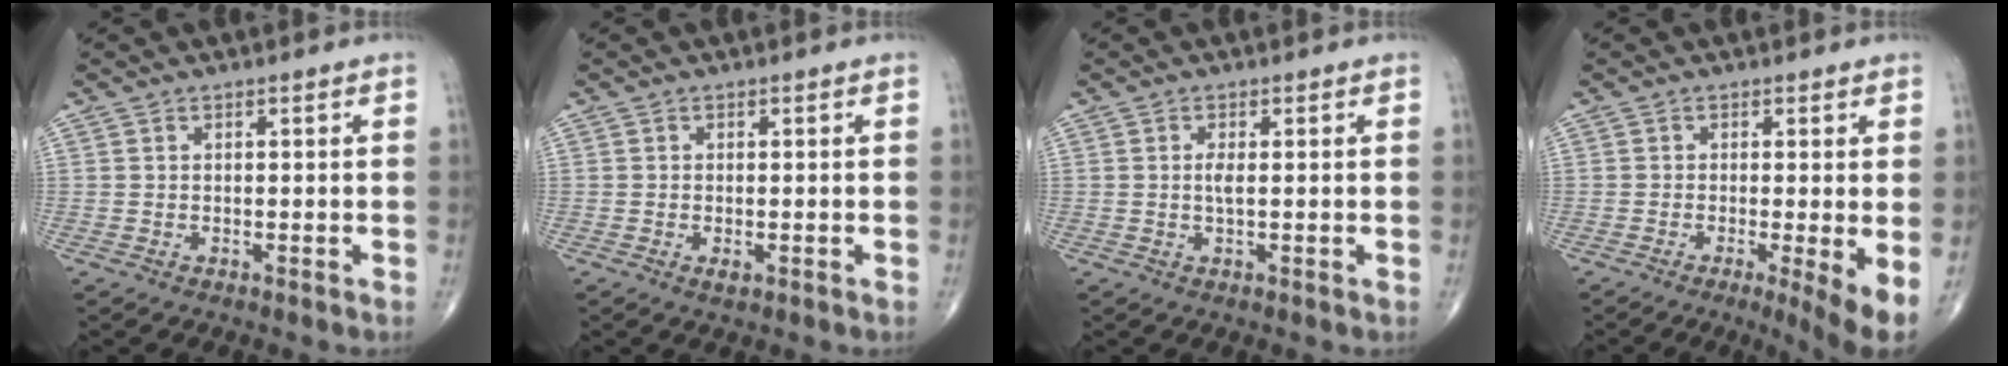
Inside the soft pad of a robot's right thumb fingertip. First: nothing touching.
{"total": 1.2, "force": [-0.5, 0.5, 1.0], "torque": [-0.016, -0.004, -0.008]}
{"total": 1.7, "force": [0.1, 0.3, 1.7], "torque": [-0.037, -0.003, 0.002]}
{"total": 5.8, "force": [-1.3, 0.7, 5.6], "torque": [-0.090, -0.020, -0.027]}